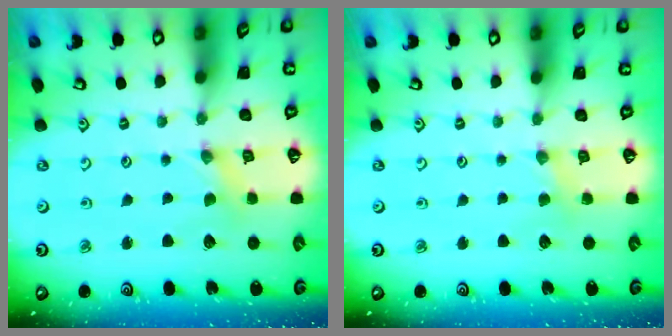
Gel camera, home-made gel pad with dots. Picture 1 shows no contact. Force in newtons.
{"total": 2.2, "press": 2.2, "slide": 0.4}